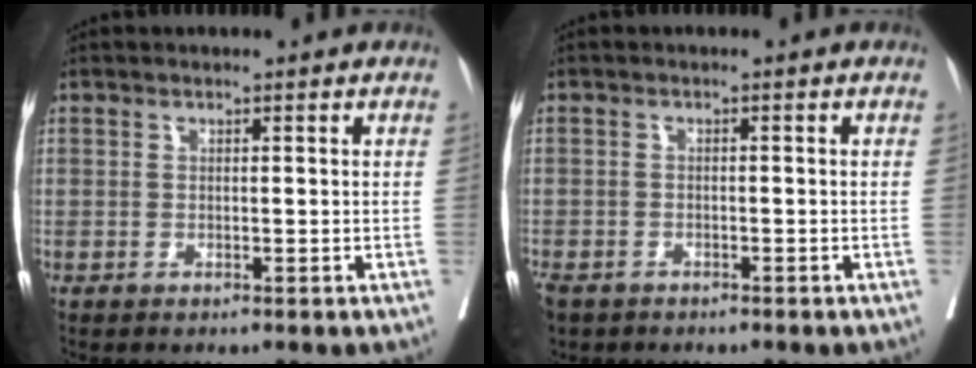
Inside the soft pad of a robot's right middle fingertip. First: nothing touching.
{"total": 5.3, "force": [-3.7, 2.9, 2.5], "torque": [-0.066, -0.006, -0.053]}